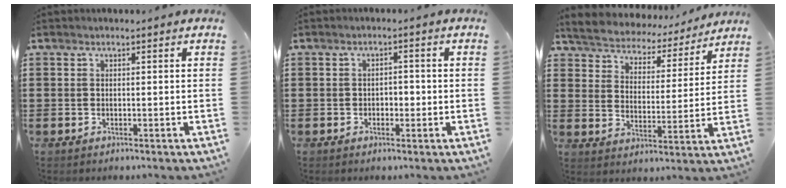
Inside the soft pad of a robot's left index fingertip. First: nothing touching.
{"total": 1.4, "force": [-0.5, 1.0, 0.9], "torque": [-0.020, 0.004, -0.014]}
{"total": 4.3, "force": [4.3, 0.6, -0.2], "torque": [-0.024, -0.033, 0.068]}